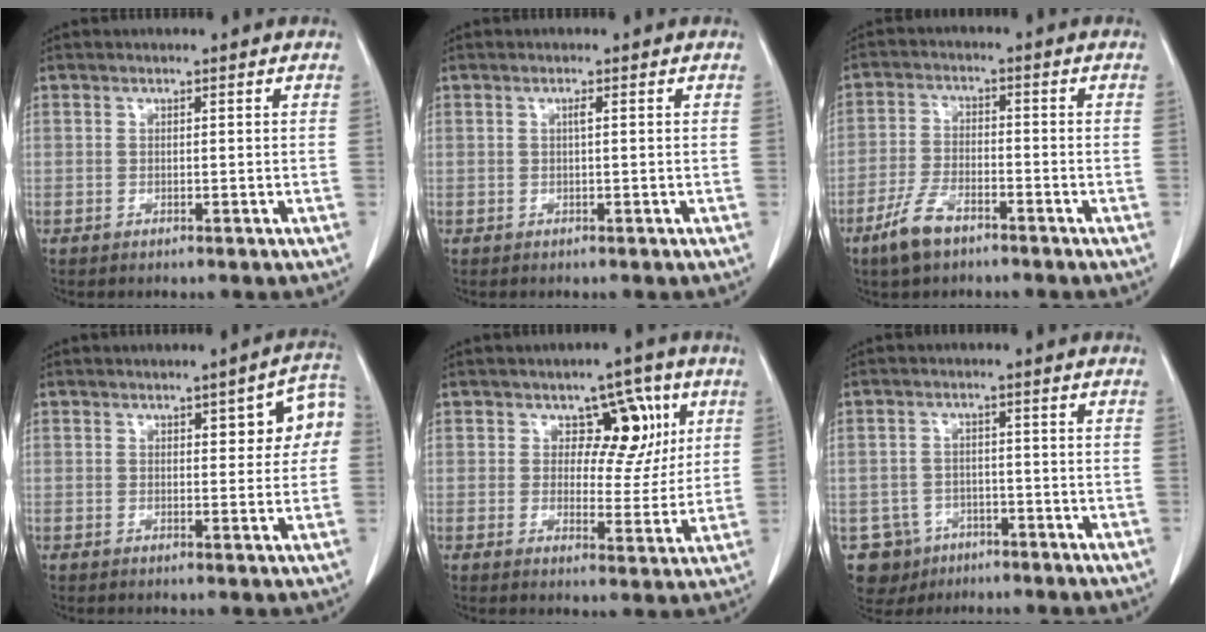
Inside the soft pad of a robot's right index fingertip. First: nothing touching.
{"total": 0.7, "force": [0.1, 0.0, 0.6], "torque": [-0.012, 0.001, 0.002]}
{"total": 6.3, "force": [-4.4, 2.3, 4.0], "torque": [-0.090, -0.005, -0.082]}
{"total": 6.9, "force": [1.7, 2.1, 6.3], "torque": [-0.070, 0.021, 0.017]}
{"total": 7.8, "force": [3.0, 5.0, 5.2], "torque": [-0.046, 0.011, 0.042]}
{"total": 6.2, "force": [-3.2, 5.3, 0.4], "torque": [-0.007, 0.008, -0.045]}